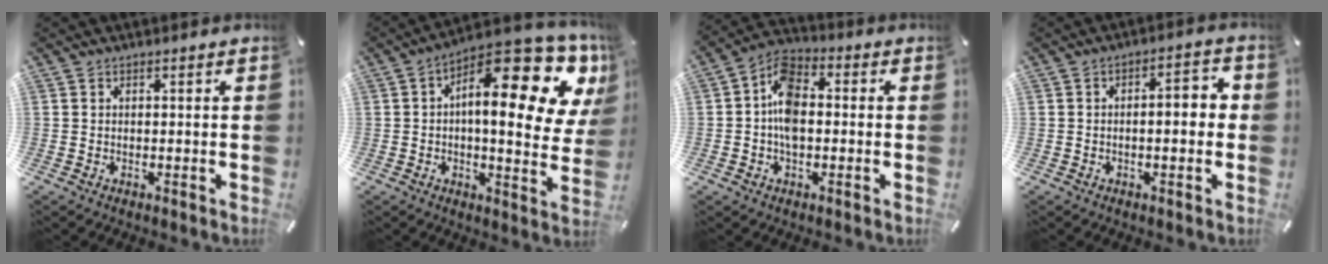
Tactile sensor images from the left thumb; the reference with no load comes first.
{"total": 20.7, "force": [8.6, 7.2, 17.4], "torque": [-0.249, -0.073, 0.132]}
{"total": 9.0, "force": [-1.1, 5.7, 6.8], "torque": [-0.145, 0.016, -0.022]}
{"total": 5.5, "force": [-0.9, 2.4, 4.9], "torque": [-0.070, 0.008, -0.022]}